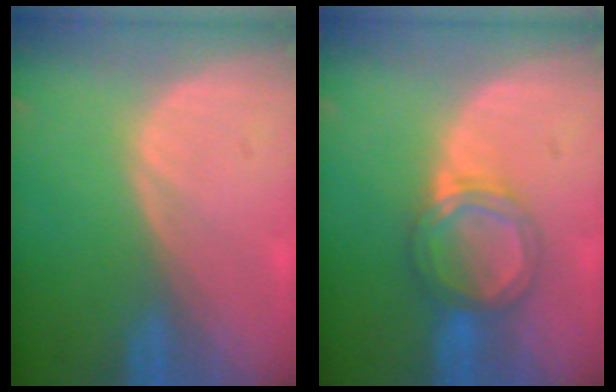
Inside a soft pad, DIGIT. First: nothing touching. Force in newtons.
{"total": 5.3, "press": 5.0, "slide": 1.8}